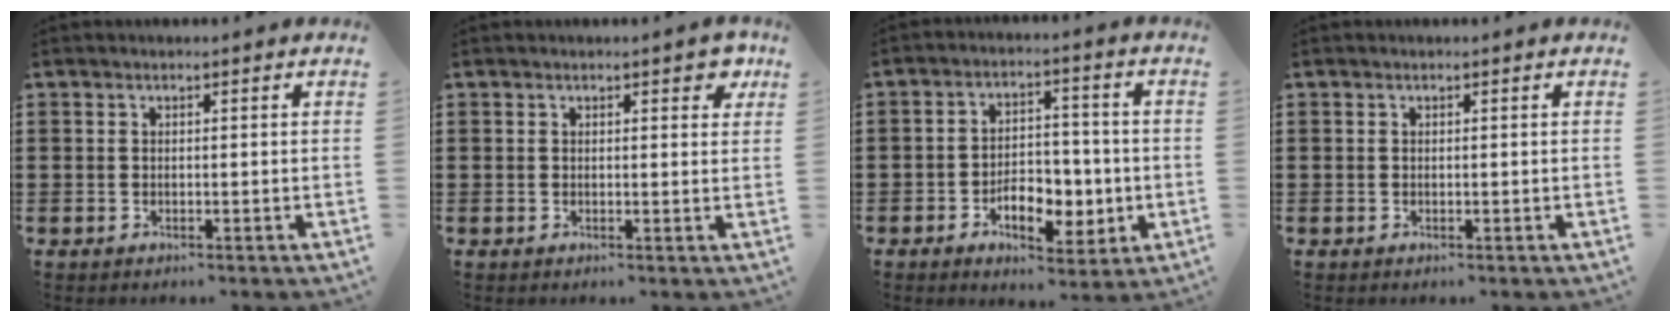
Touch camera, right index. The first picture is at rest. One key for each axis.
{"total": 2.3, "fx": 1.4, "fy": 1.1, "fz": 1.5, "tx": -0.010, "ty": 0.000, "tz": 0.018}
{"total": 7.4, "fx": -2.4, "fy": 4.6, "fz": 5.3, "tx": -0.075, "ty": 0.010, "tz": -0.043}
{"total": 0.0}